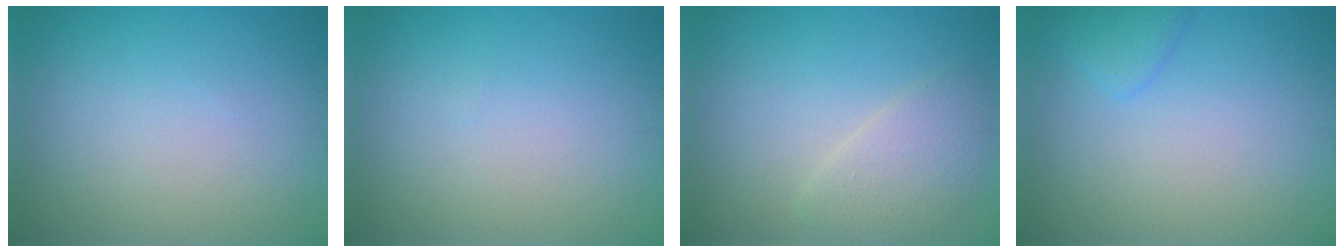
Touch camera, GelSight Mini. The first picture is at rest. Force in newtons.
{"total": 0.0}
{"total": 2.7, "press": 2.7, "slide": 0.2}
{"total": 1.5, "press": 1.5, "slide": 0.1}